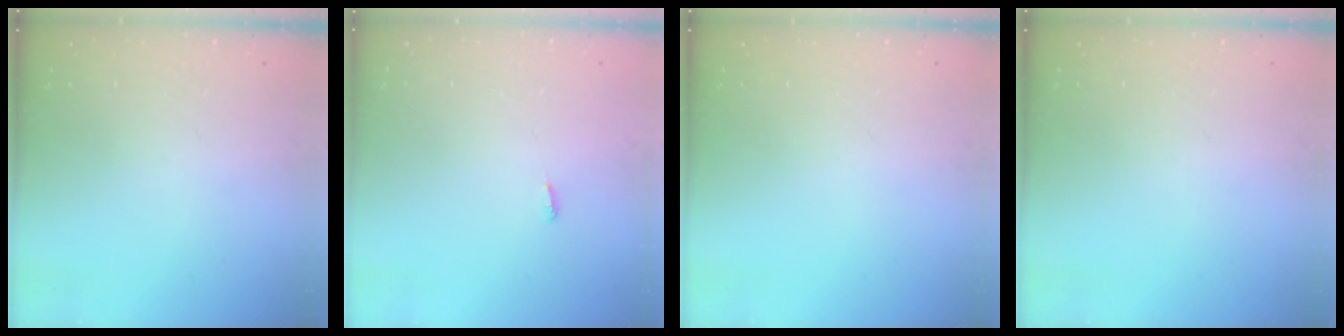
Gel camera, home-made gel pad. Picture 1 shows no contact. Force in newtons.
{"total": 3.6, "press": 3.4, "slide": 1.0}
{"total": 0.0}
{"total": 0.0}